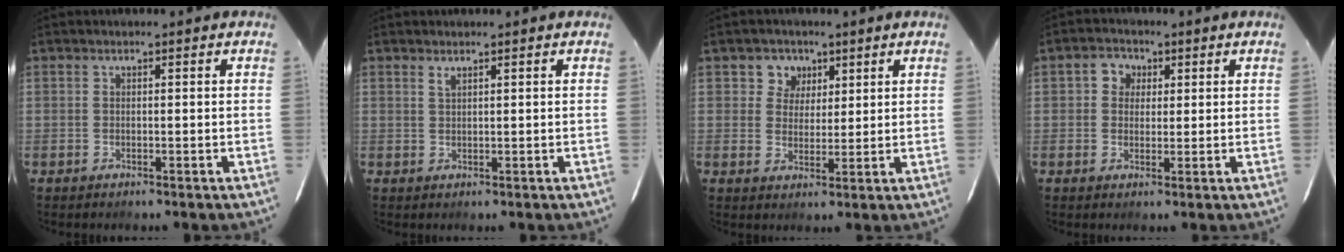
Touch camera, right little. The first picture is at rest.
{"total": 0.8, "force": [0.6, -0.1, 0.5], "torque": [-0.009, -0.001, 0.012]}
{"total": 4.4, "force": [2.0, 3.9, 0.7], "torque": [-0.004, 0.010, 0.033]}
{"total": 3.6, "force": [0.8, 3.3, 1.1], "torque": [-0.016, 0.013, 0.007]}